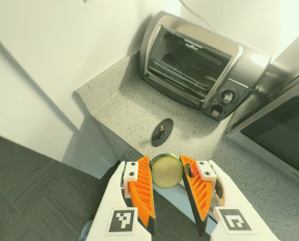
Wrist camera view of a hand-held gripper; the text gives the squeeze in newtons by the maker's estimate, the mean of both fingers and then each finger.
{"total": 9.2, "left": 8.8, "right": 9.6}